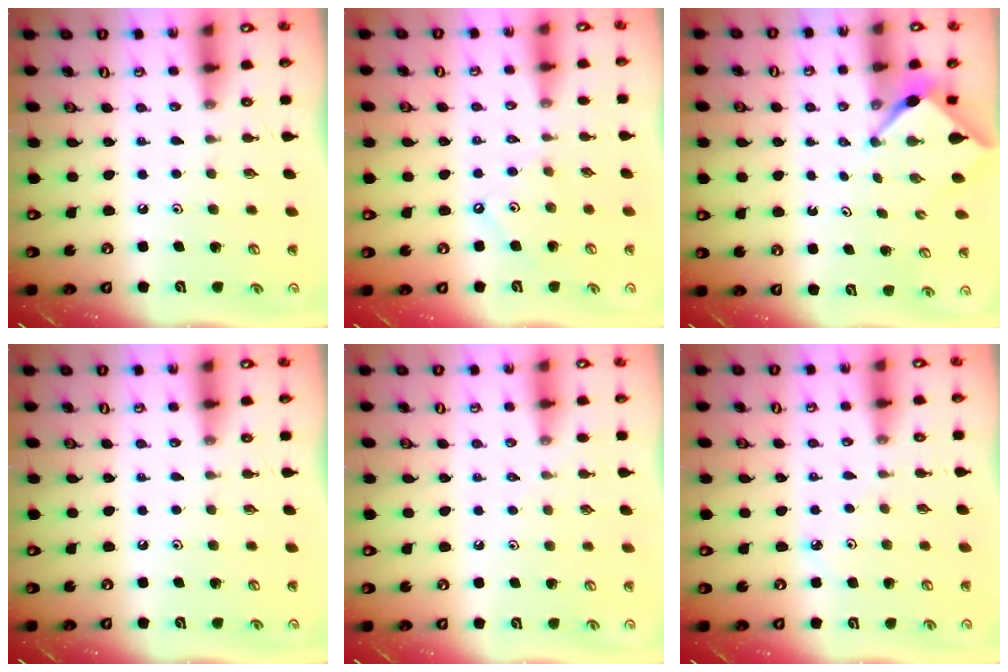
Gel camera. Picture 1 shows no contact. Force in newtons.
{"total": 2.3, "press": 2.3, "slide": 0.2}
{"total": 2.4, "press": 2.4, "slide": 0.3}
{"total": 0.0}
{"total": 2.6, "press": 2.6, "slide": 0.4}
{"total": 2.2, "press": 2.2, "slide": 0.3}